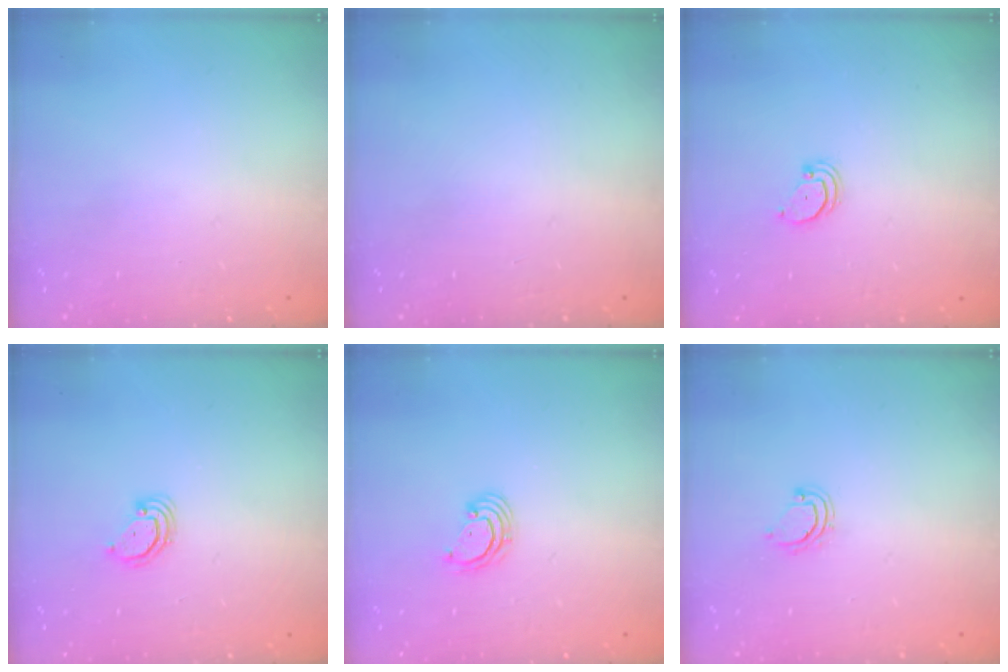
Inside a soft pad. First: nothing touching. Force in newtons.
{"total": 0.0}
{"total": 2.1, "press": 2.1, "slide": 0.2}
{"total": 3.2, "press": 3.2, "slide": 0.4}
{"total": 2.4, "press": 2.4, "slide": 0.2}
{"total": 4.2, "press": 4.2, "slide": 0.4}